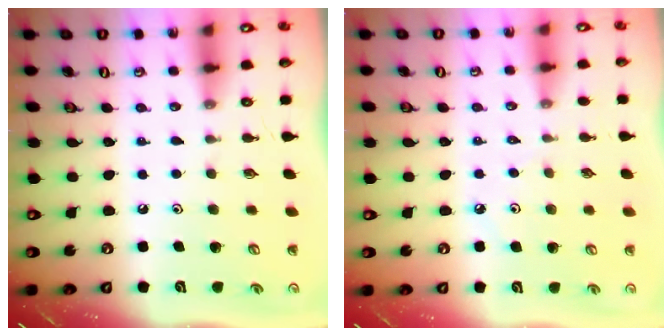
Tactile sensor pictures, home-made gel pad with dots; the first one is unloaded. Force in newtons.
{"total": 2.3, "press": 2.2, "slide": 0.5}